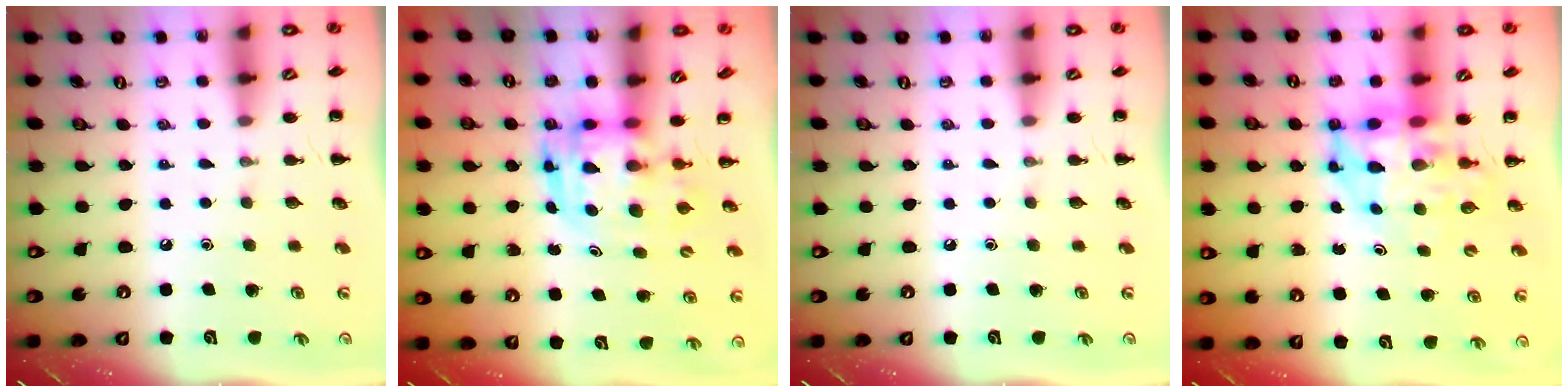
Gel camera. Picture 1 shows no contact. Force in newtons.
{"total": 3.7, "press": 3.6, "slide": 0.7}
{"total": 0.0}
{"total": 6.8, "press": 6.4, "slide": 2.3}